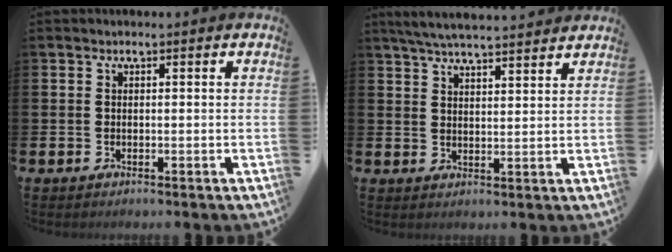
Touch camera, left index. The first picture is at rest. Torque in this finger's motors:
{"motor_torque": [0.95, -1.19, 0.56, 0.16]}